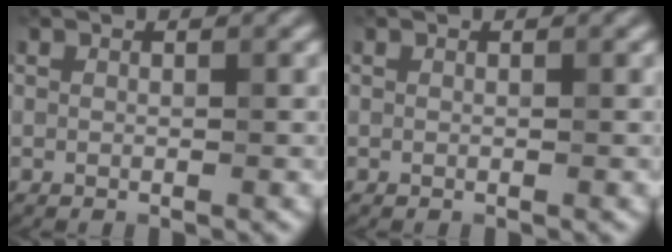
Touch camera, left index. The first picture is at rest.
{"total": 0.0}